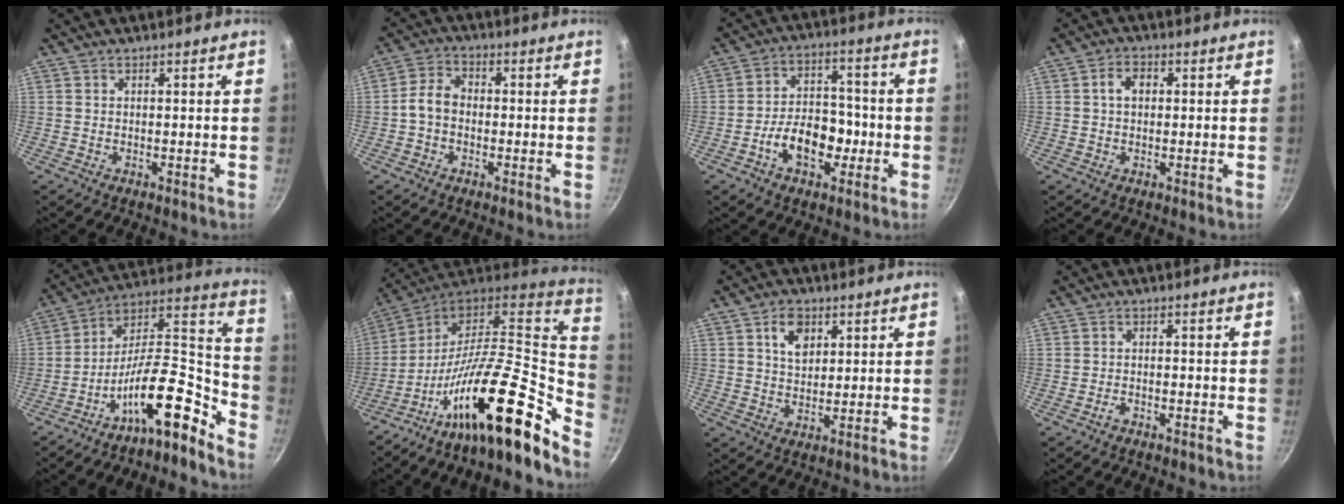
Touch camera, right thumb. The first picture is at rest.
{"total": 5.1, "force": [-0.9, 3.8, 3.3], "torque": [-0.052, 0.023, -0.029]}
{"total": 11.0, "force": [-3.6, 7.0, 7.6], "torque": [-0.094, 0.038, -0.064]}
{"total": 3.7, "force": [0.6, 2.6, 2.6], "torque": [-0.033, 0.010, 0.006]}
{"total": 16.8, "force": [-11.5, 5.0, 11.2], "torque": [-0.134, 0.117, -0.213]}
{"total": 26.7, "force": [-11.4, 8.5, 22.6], "torque": [-0.296, 0.046, -0.206]}
{"total": 5.3, "force": [2.1, 3.5, 3.4], "torque": [-0.044, -0.007, 0.035]}
{"total": 1.4, "force": [-1.3, 0.2, 0.5], "torque": [-0.018, 0.017, -0.022]}